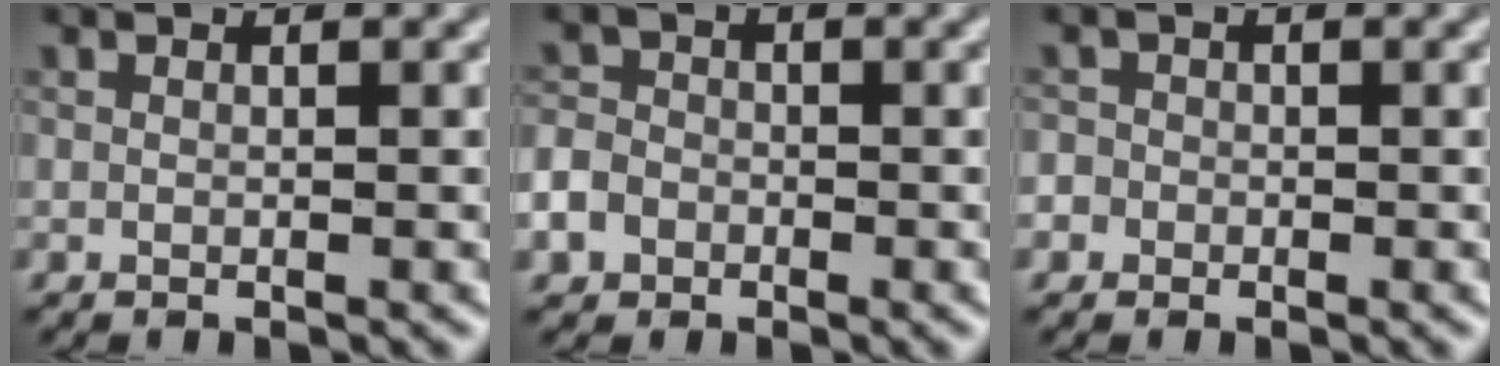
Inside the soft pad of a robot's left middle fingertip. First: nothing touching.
{"total": 3.4, "force": [-2.0, 2.6, 1.0], "torque": [-0.018, -0.003, -0.037]}
{"total": 1.4, "force": [-0.9, 1.1, -0.1], "torque": [0.001, 0.008, -0.013]}